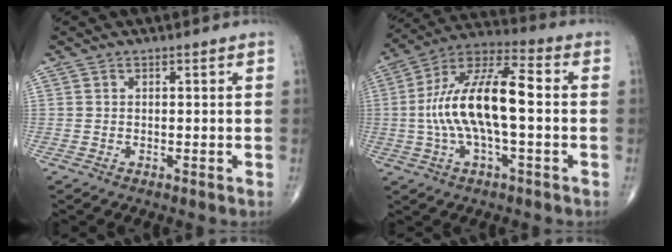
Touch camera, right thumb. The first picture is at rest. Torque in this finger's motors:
{"motor_torque": [0.73, 0.67, 2.04, -0.08, 0.21]}